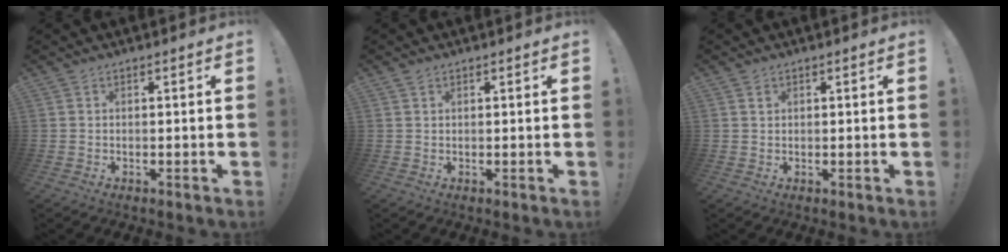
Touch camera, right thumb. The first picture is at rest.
{"total": 0.9, "force": [0.7, 0.5, 0.3], "torque": [-0.006, 0.000, 0.013]}
{"total": 1.0, "force": [0.7, 0.7, 0.3], "torque": [0.009, -0.004, 0.009]}